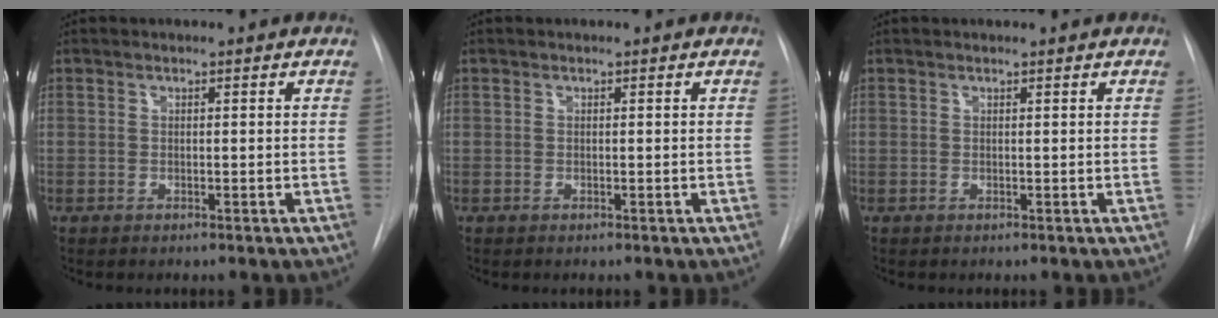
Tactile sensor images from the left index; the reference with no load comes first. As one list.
[{"total": 0.0}, {"total": 0.0}]